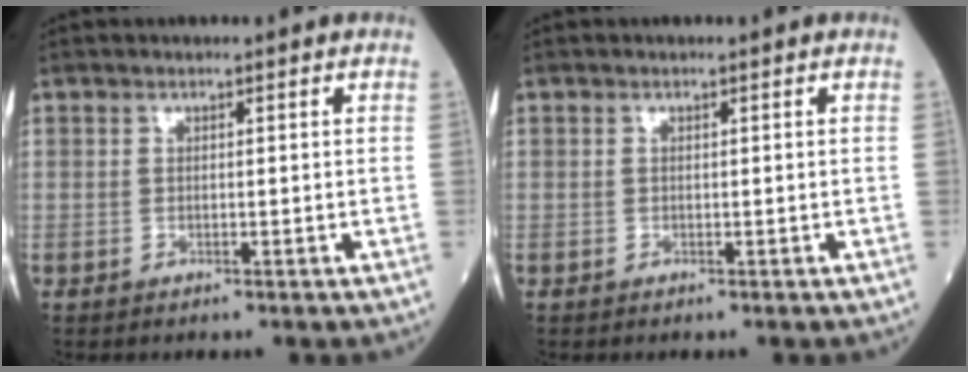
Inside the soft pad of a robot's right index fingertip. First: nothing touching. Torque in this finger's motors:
{"motor_torque": [-0.09, 0.00, -0.04, -0.01]}